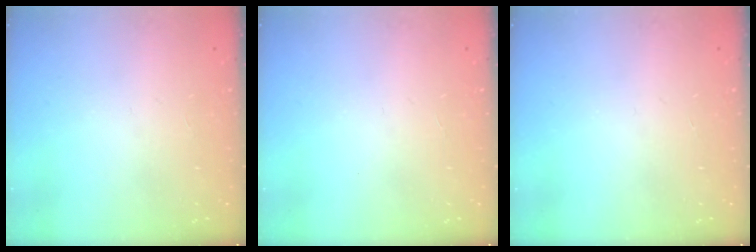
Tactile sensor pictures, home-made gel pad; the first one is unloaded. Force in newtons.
{"total": 0.0}
{"total": 0.0}